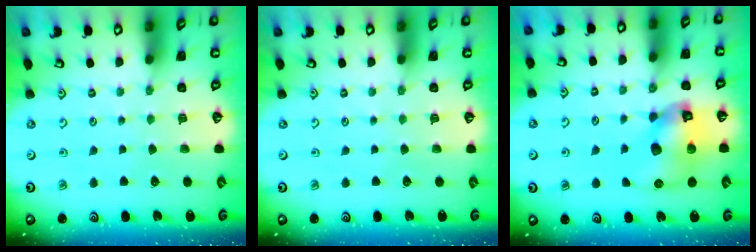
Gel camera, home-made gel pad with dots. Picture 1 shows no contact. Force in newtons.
{"total": 0.0}
{"total": 12.2, "press": 12.1, "slide": 1.8}